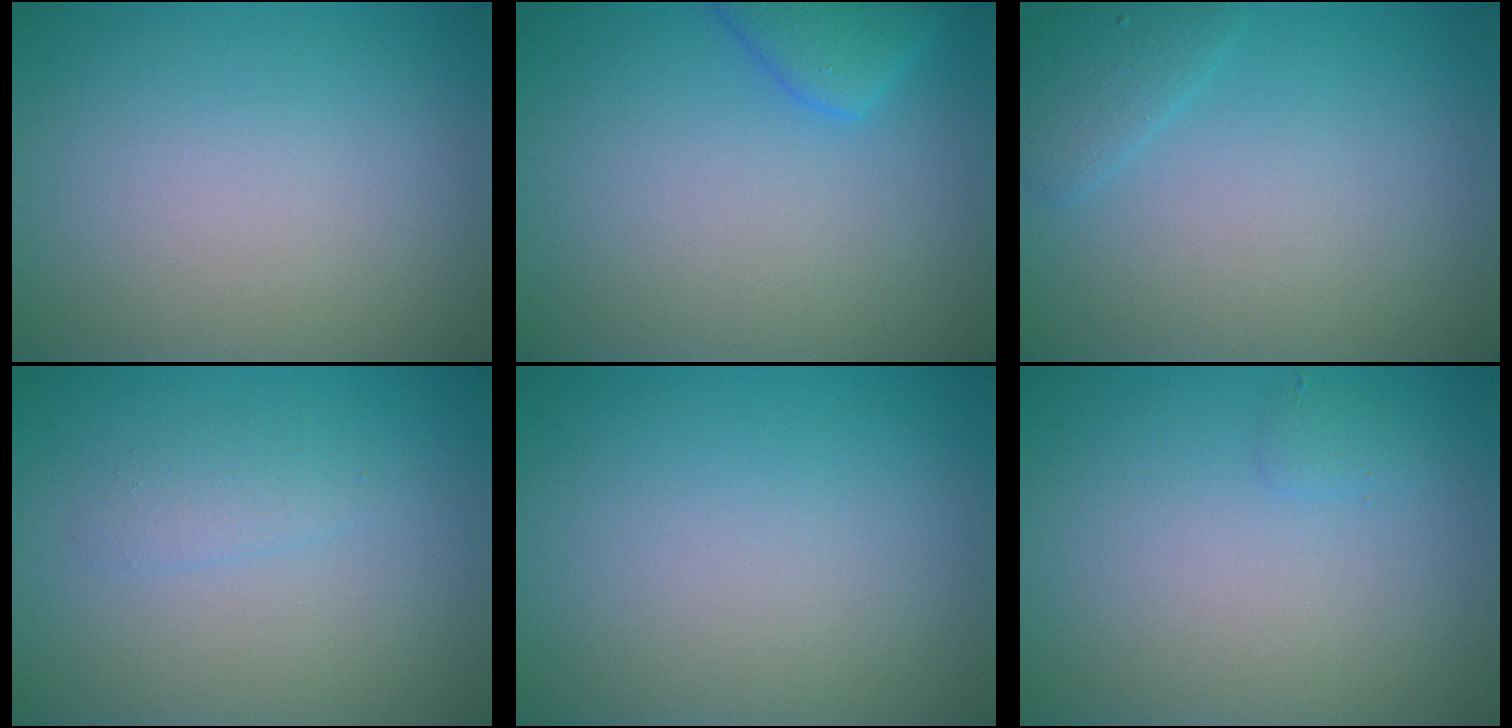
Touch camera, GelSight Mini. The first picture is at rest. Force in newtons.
{"total": 2.5, "press": 2.5, "slide": 0.4}
{"total": 1.6, "press": 1.6, "slide": 0.1}
{"total": 1.2, "press": 1.2, "slide": 0.1}
{"total": 0.0}
{"total": 0.7, "press": 0.7, "slide": 0.1}